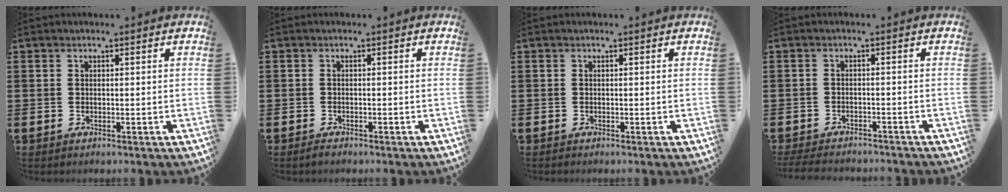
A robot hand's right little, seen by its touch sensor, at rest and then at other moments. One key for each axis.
{"total": 0.6, "fx": -0.5, "fy": 0.2, "fz": 0.3, "tx": -0.006, "ty": -0.003, "tz": -0.010}
{"total": 0.0}
{"total": 2.1, "fx": -2.1, "fy": 0.1, "fz": 0.3, "tx": -0.006, "ty": 0.003, "tz": -0.043}